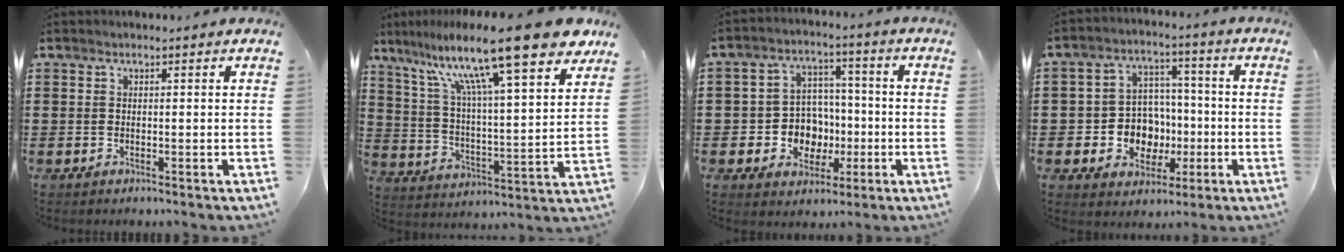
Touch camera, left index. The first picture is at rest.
{"total": 16.2, "force": [12.1, 1.3, 10.7], "torque": [-0.207, -0.079, 0.192]}
{"total": 7.9, "force": [-1.5, 7.2, 3.0], "torque": [-0.065, 0.020, -0.017]}
{"total": 8.5, "force": [-1.5, 7.6, 3.3], "torque": [-0.079, 0.020, -0.018]}